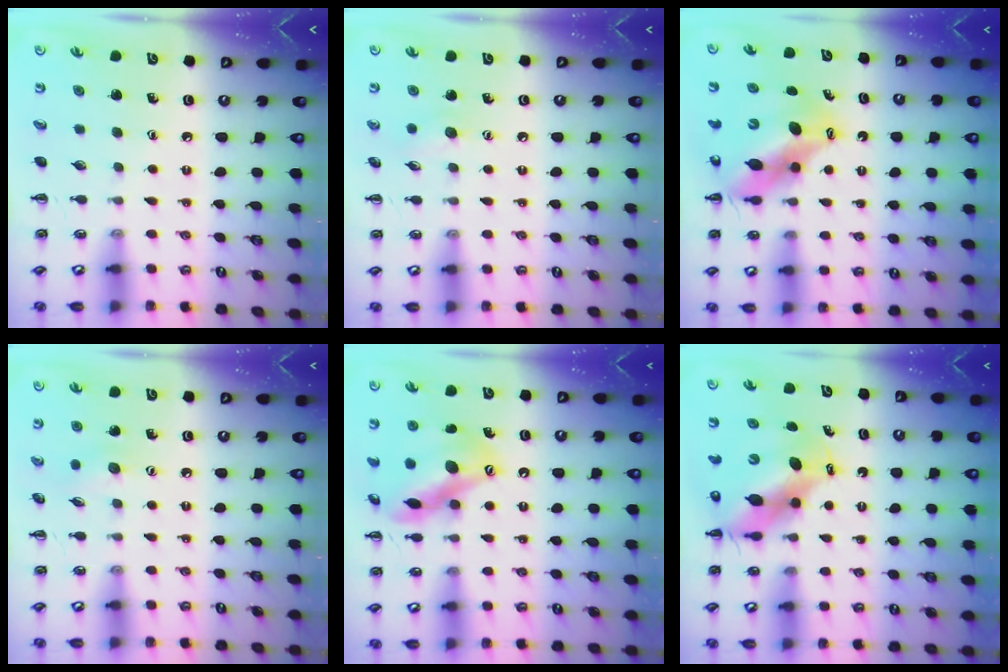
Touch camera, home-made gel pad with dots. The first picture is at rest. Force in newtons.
{"total": 6.4, "press": 6.2, "slide": 1.4}
{"total": 12.2, "press": 11.8, "slide": 3.0}
{"total": 5.9, "press": 5.8, "slide": 1.1}
{"total": 15.6, "press": 15.3, "slide": 3.0}
{"total": 10.2, "press": 9.8, "slide": 2.8}